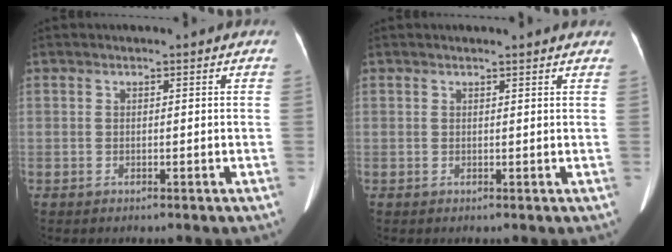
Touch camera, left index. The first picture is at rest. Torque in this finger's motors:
{"motor_torque": [0.07, -0.22, -0.02, -0.01]}